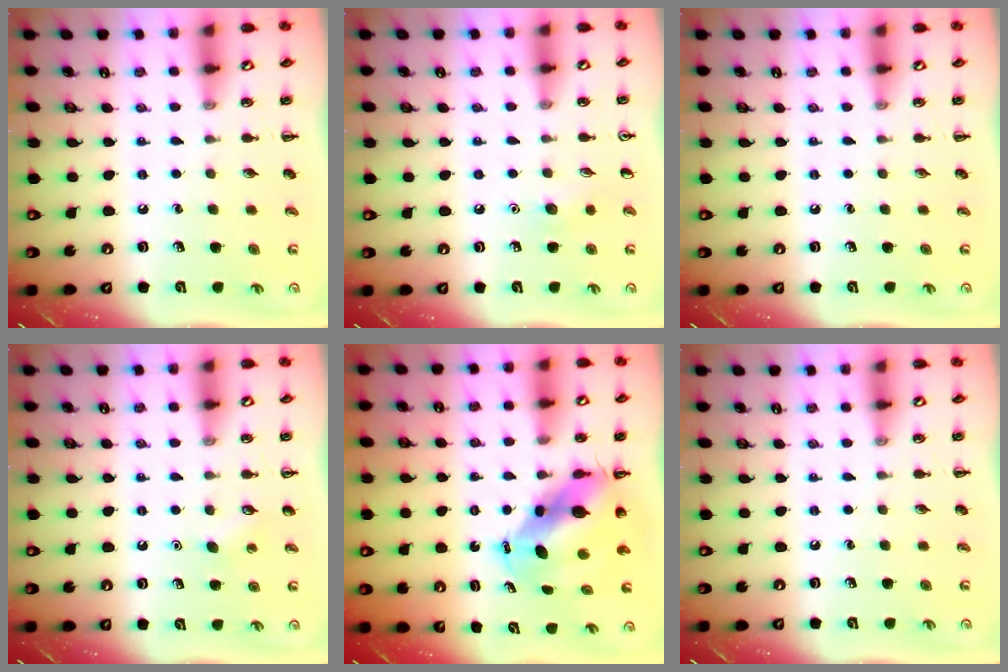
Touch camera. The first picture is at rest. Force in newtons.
{"total": 5.2, "press": 5.0, "slide": 1.6}
{"total": 0.0}
{"total": 2.8, "press": 2.7, "slide": 0.7}
{"total": 8.3, "press": 8.1, "slide": 2.1}
{"total": 0.0}